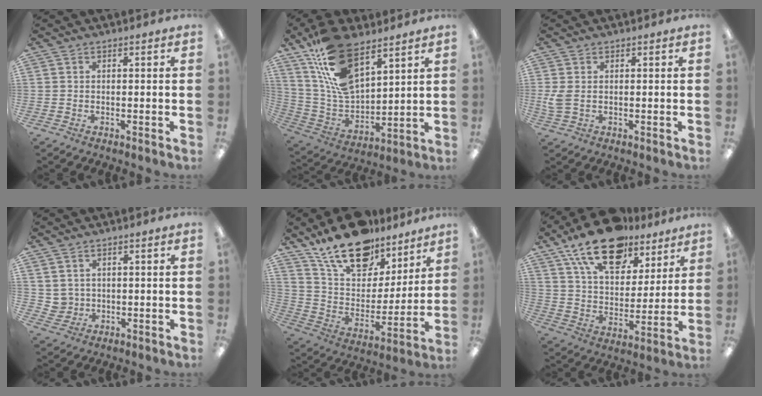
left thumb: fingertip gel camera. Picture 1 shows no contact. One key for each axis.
{"total": 18.3, "fx": 11.4, "fy": 8.8, "fz": 11.3, "tx": -0.241, "ty": -0.056, "tz": 0.209}
{"total": 3.5, "fx": 0.2, "fy": 2.2, "fz": 2.8, "tx": -0.058, "ty": -0.003, "tz": 0.000}
{"total": 3.1, "fx": 1.8, "fy": 2.6, "fz": -0.1, "tx": -0.010, "ty": -0.001, "tz": 0.034}
{"total": 19.0, "fx": 14.8, "fy": 9.3, "fz": 7.6, "tx": -0.145, "ty": -0.098, "tz": 0.264}
{"total": 19.4, "fx": 13.7, "fy": 9.6, "fz": 9.8, "tx": -0.169, "ty": -0.073, "tz": 0.242}